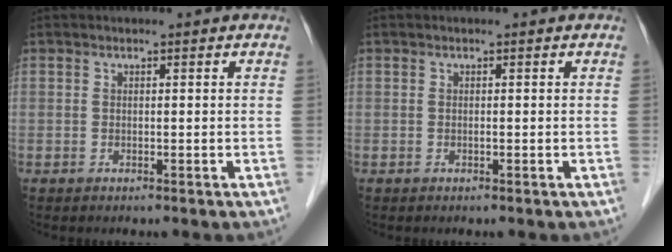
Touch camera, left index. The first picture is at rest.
{"total": 0.0}